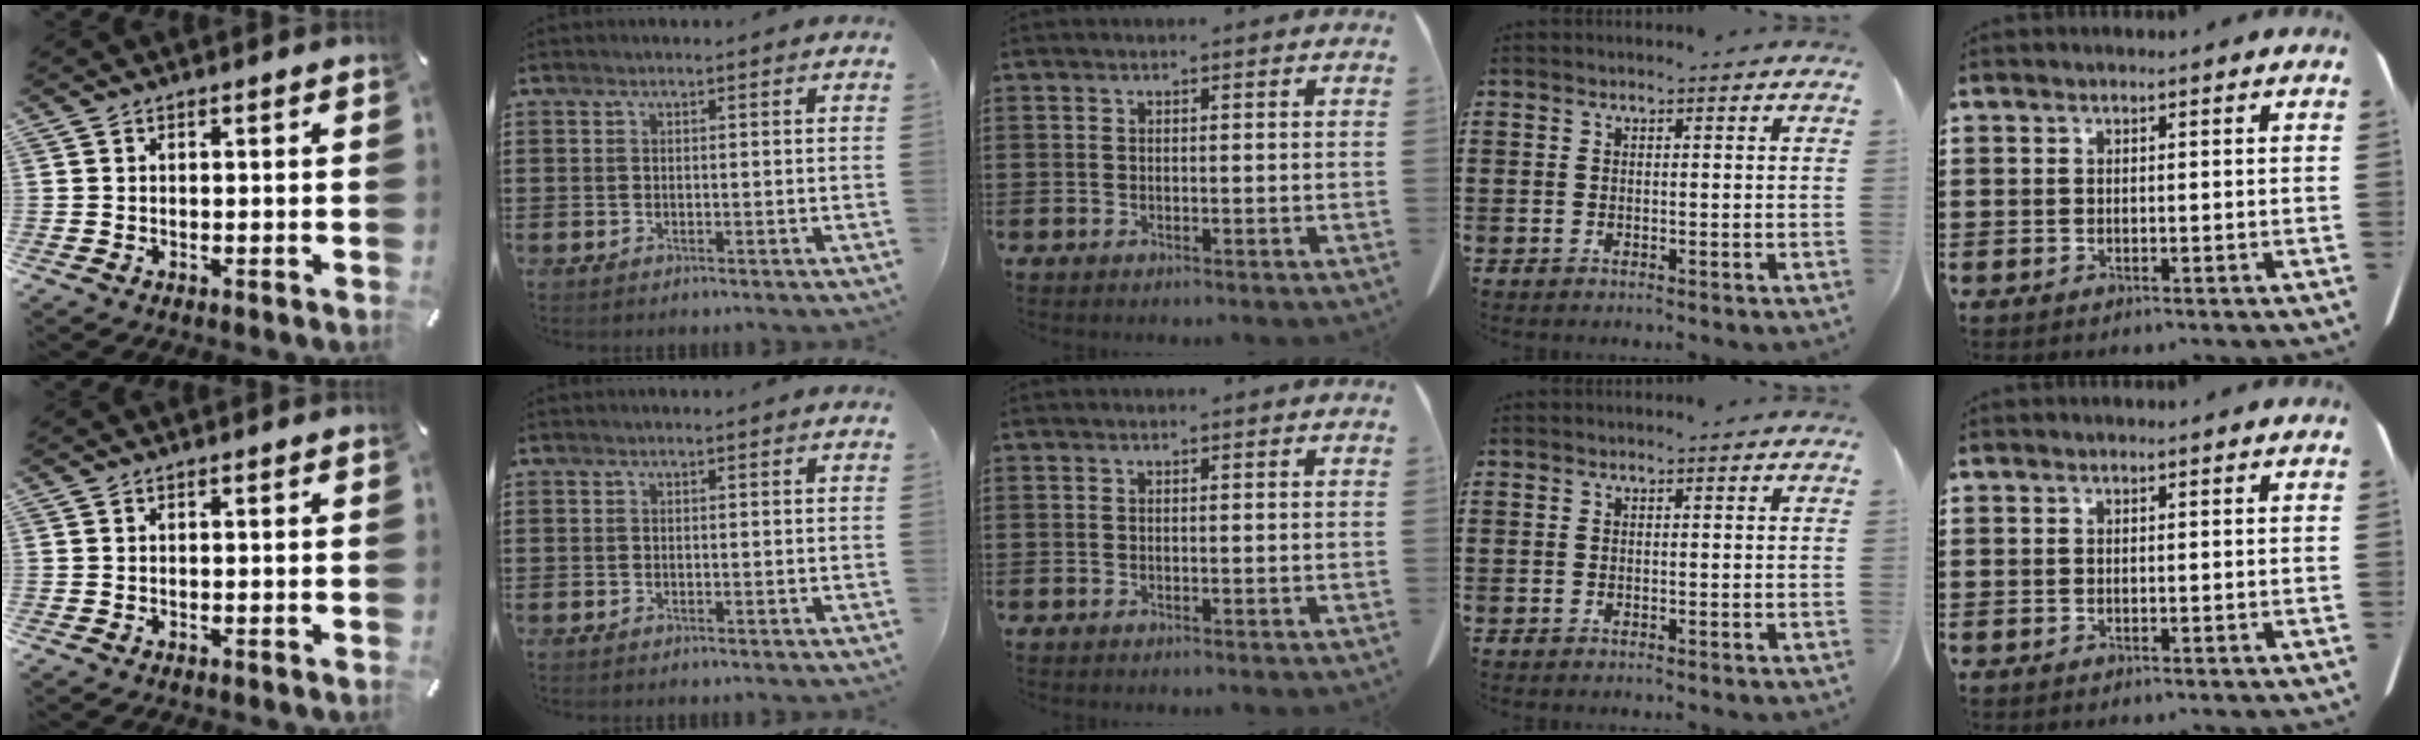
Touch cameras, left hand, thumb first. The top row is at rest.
{}